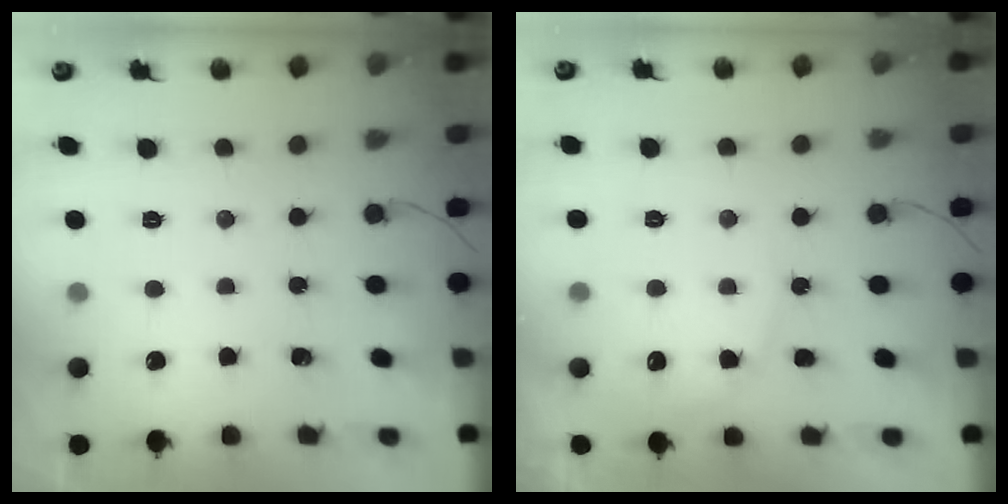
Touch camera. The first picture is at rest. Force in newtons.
{"total": 6.4, "press": 6.4, "slide": 0.6}